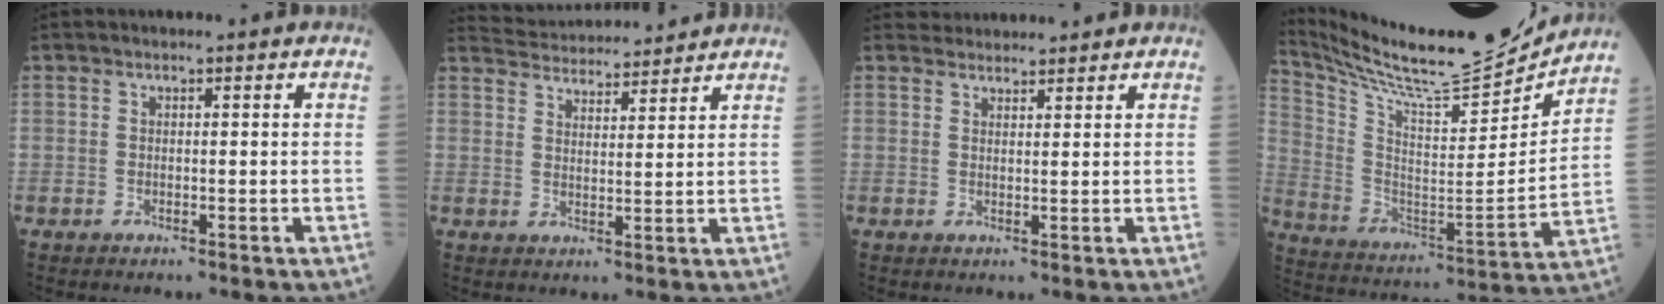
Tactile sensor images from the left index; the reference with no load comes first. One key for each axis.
{"total": 9.9, "fx": 9.8, "fy": 1.0, "fz": 1.5, "tx": -0.033, "ty": 0.023, "tz": 0.148}
{"total": 2.9, "fx": 2.9, "fy": 0.5, "fz": -0.3, "tx": -0.001, "ty": 0.022, "tz": 0.051}
{"total": 22.0, "fx": 20.5, "fy": 0.9, "fz": 7.7, "tx": -0.166, "ty": -0.049, "tz": 0.333}